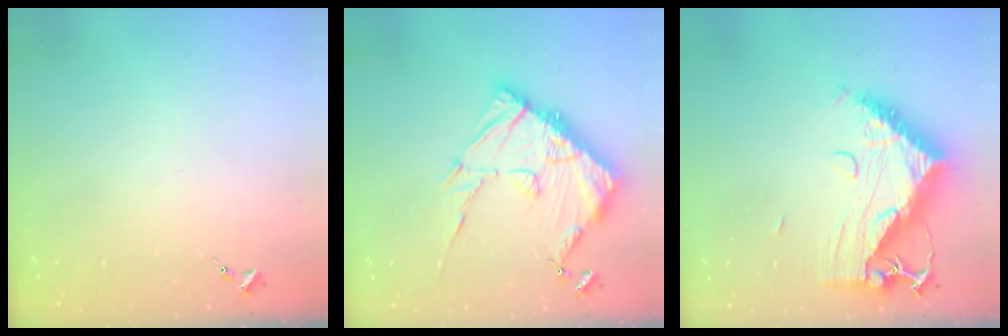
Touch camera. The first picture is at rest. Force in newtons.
{"total": 18.0, "press": 17.9, "slide": 1.6}
{"total": 15.7, "press": 15.6, "slide": 1.5}